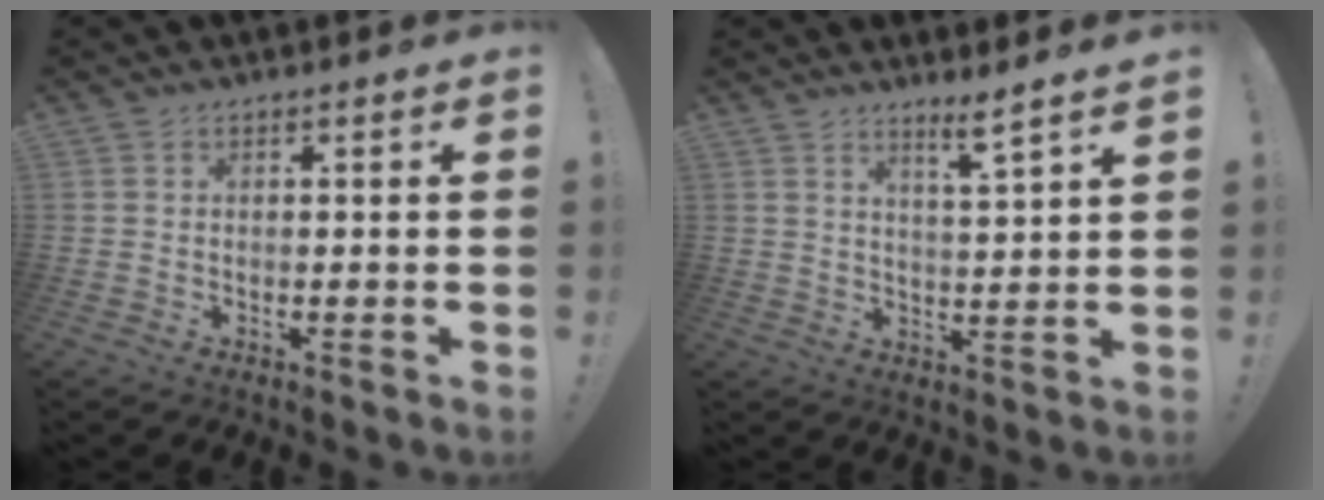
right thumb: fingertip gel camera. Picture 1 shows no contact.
{"total": 6.1, "force": [4.5, -0.8, 3.9], "torque": [-0.055, -0.032, 0.070]}